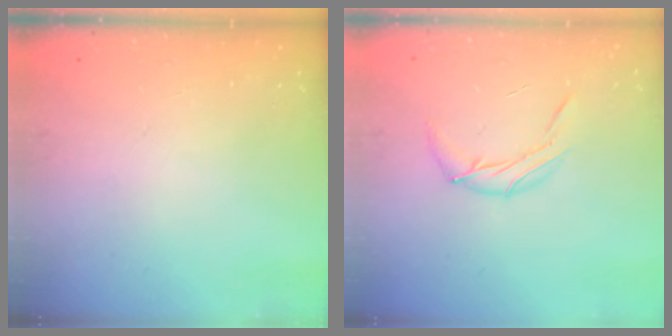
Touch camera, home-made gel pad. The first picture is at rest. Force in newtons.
{"total": 8.2, "press": 8.0, "slide": 1.3}